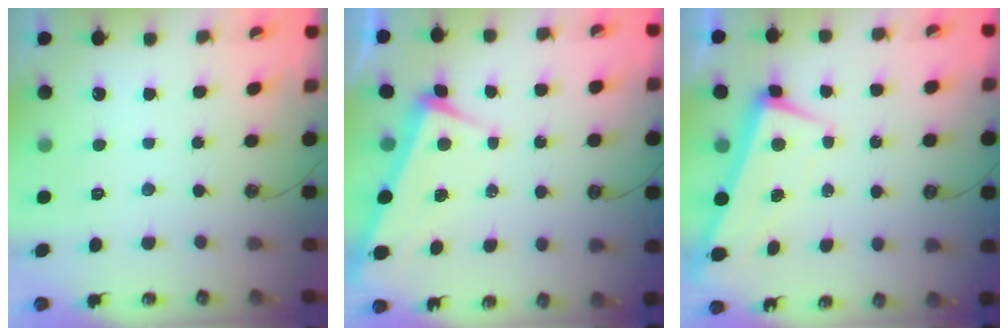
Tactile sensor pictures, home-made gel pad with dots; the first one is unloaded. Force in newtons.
{"total": 4.2, "press": 4.2, "slide": 0.2}
{"total": 1.8, "press": 0.8, "slide": 1.6}